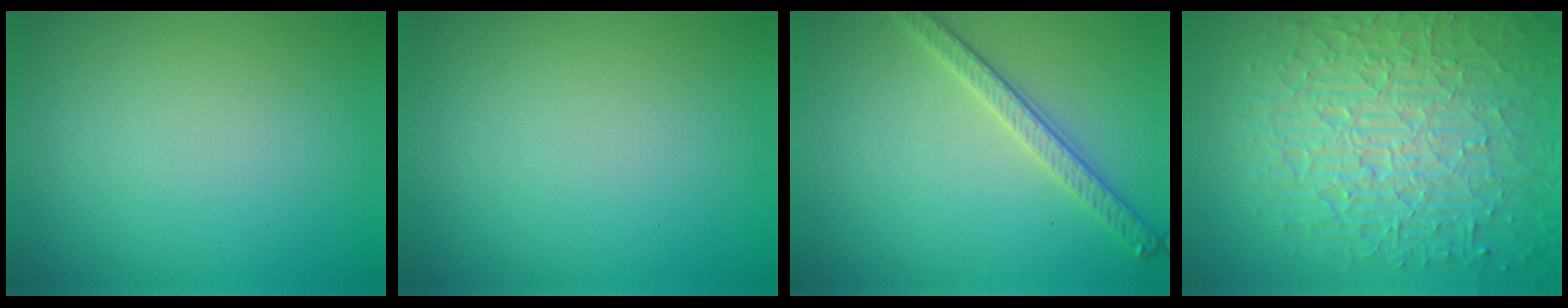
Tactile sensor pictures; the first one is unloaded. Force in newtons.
{"total": 0.0}
{"total": 2.8, "press": 2.7, "slide": 0.8}
{"total": 10.5, "press": 6.7, "slide": 8.1}